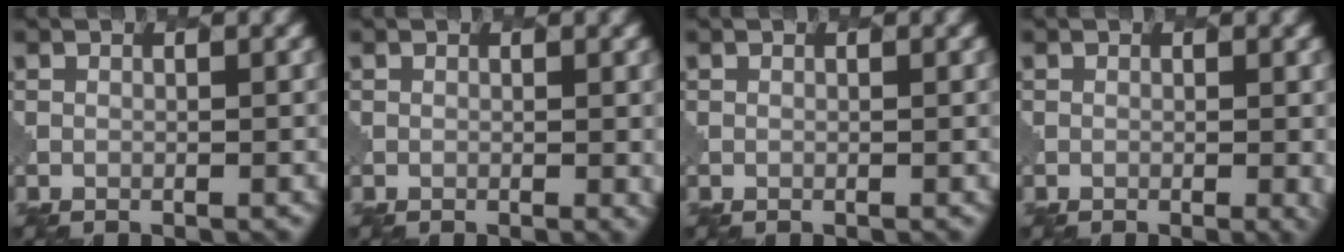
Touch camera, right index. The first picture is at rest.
{"total": 1.1, "force": [0.3, 0.5, 1.0], "torque": [-0.016, -0.003, 0.006]}
{"total": 0.0}
{"total": 1.8, "force": [-0.2, 0.5, 1.7], "torque": [-0.022, -0.004, 0.002]}